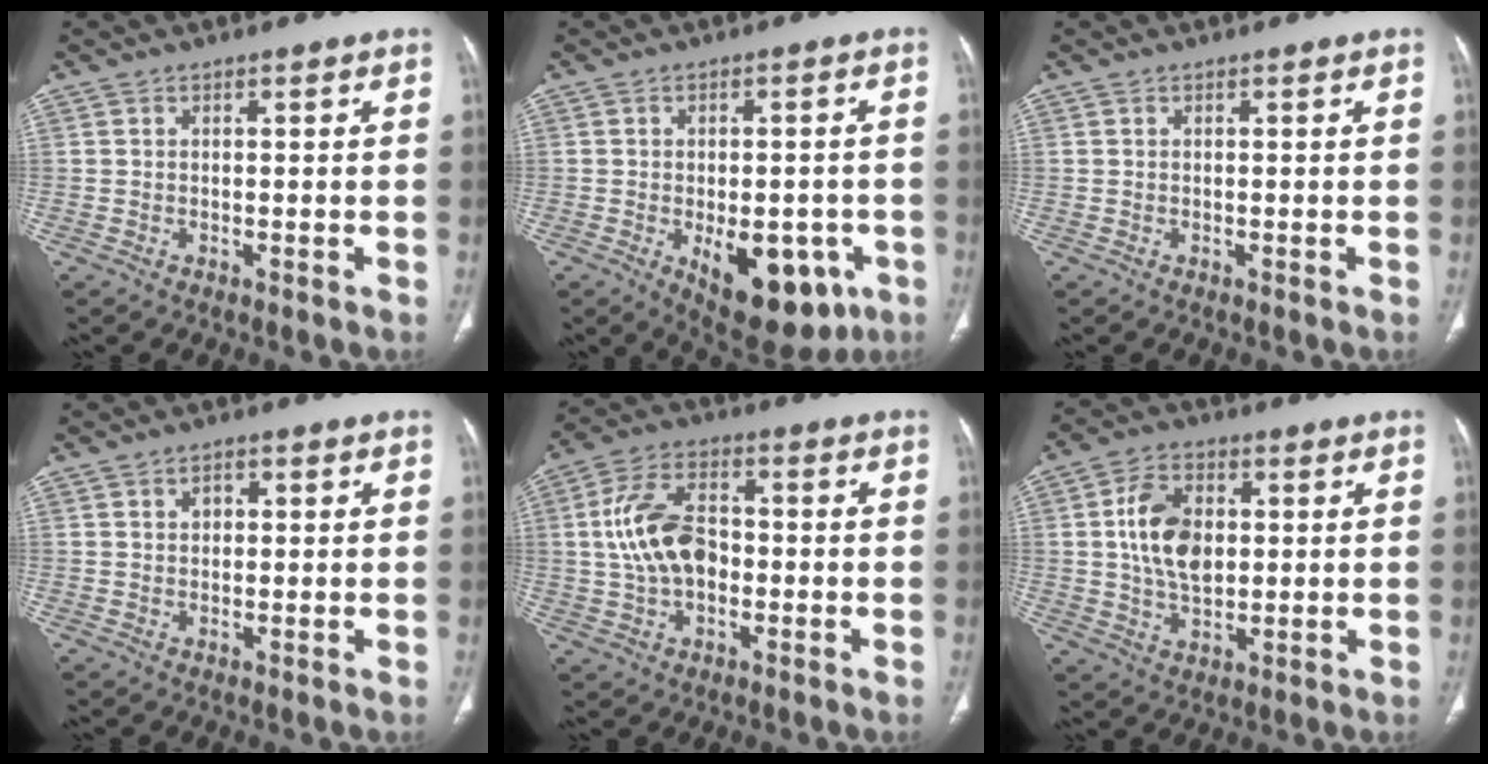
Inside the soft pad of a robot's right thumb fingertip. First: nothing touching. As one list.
[{"total": 15.1, "force": [-5.6, 8.0, 11.5], "torque": [-0.136, 0.006, -0.059]}, {"total": 0.0}, {"total": 2.3, "force": [0.7, 1.7, 1.4], "torque": [-0.014, 0.001, 0.010]}, {"total": 12.0, "force": [-0.3, 7.6, 9.3], "torque": [-0.170, 0.024, -0.010]}, {"total": 10.8, "force": [1.4, 7.0, 8.1], "torque": [-0.132, -0.002, 0.027]}]